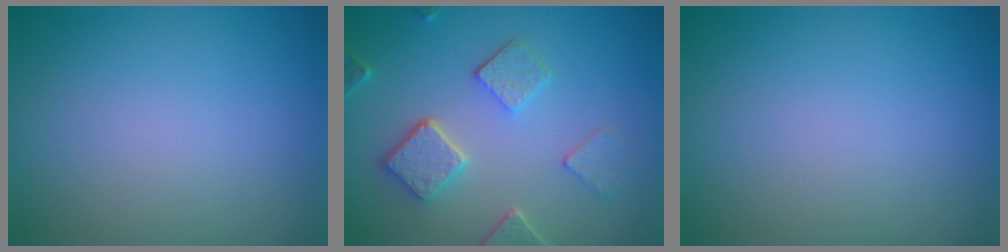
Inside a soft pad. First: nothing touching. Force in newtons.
{"total": 4.4, "press": 3.7, "slide": 2.4}
{"total": 0.0}